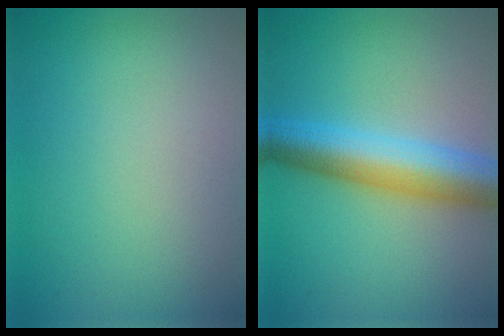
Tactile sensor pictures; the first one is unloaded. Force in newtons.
{"total": 7.4, "press": 7.4, "slide": 0.2}